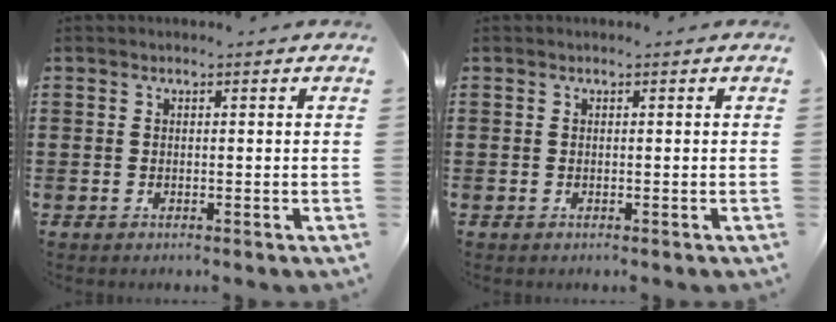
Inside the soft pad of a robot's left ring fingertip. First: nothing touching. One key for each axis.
{"total": 0.0}